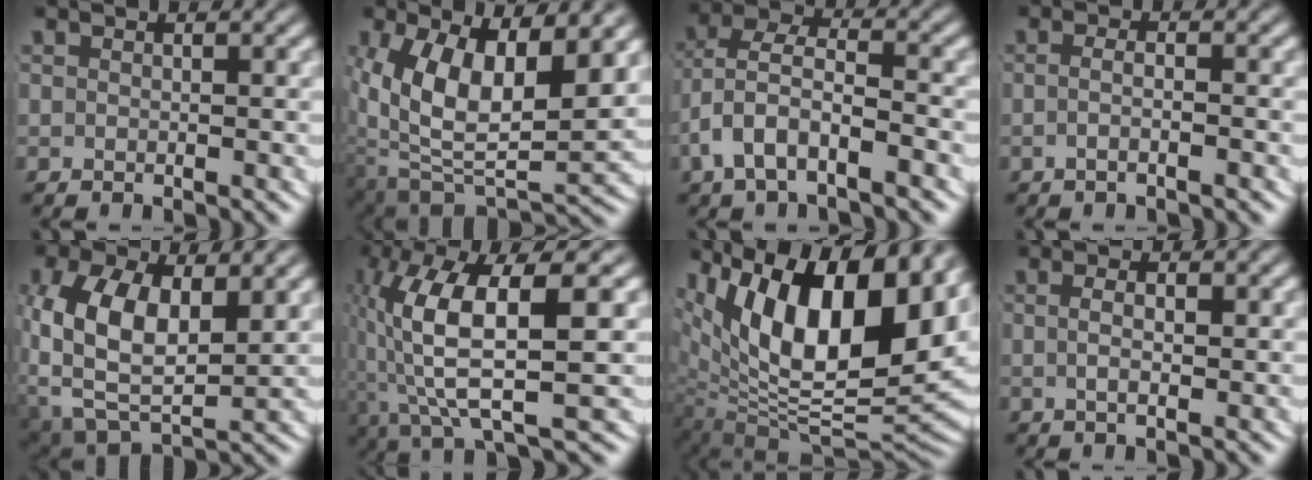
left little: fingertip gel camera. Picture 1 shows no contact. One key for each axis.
{"total": 10.6, "fx": -0.8, "fy": 6.4, "fz": 8.5, "tx": -0.166, "ty": -0.049, "tz": 0.016}
{"total": 4.4, "fx": -1.4, "fy": 2.8, "fz": 3.1, "tx": -0.075, "ty": -0.018, "tz": -0.019}
{"total": 1.6, "fx": -1.1, "fy": 0.1, "fz": 1.2, "tx": -0.023, "ty": -0.005, "tz": -0.018}
{"total": 9.3, "fx": -1.2, "fy": 6.6, "fz": 6.5, "tx": -0.151, "ty": -0.060, "tz": 0.006}
{"total": 9.6, "fx": 0.0, "fy": 3.6, "fz": 8.9, "tx": -0.173, "ty": -0.008, "tz": 0.008}
{"total": 17.2, "fx": 0.9, "fy": 10.1, "fz": 13.9, "tx": -0.232, "ty": -0.034, "tz": 0.034}
{"total": 1.8, "fx": -0.2, "fy": 0.4, "fz": 1.8, "tx": -0.025, "ty": -0.009, "tz": 0.001}